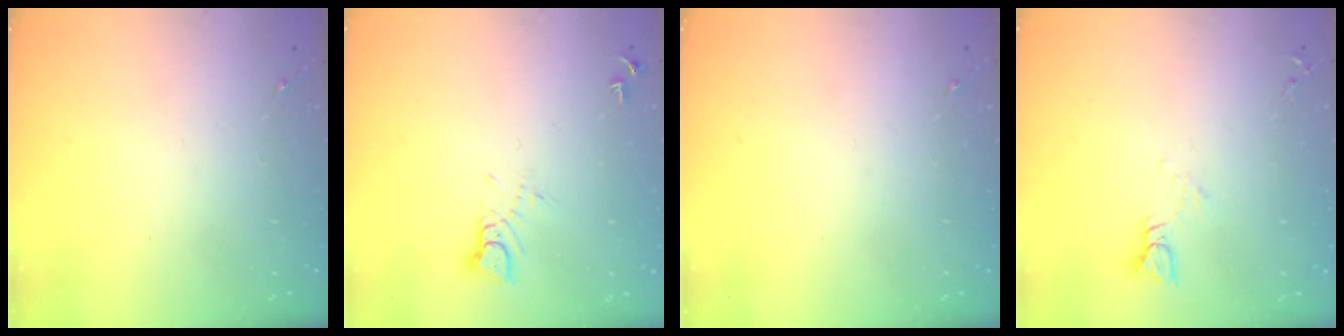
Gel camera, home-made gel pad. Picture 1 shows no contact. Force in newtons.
{"total": 3.8, "press": 3.8, "slide": 0.2}
{"total": 0.0}
{"total": 3.5, "press": 3.5, "slide": 0.2}